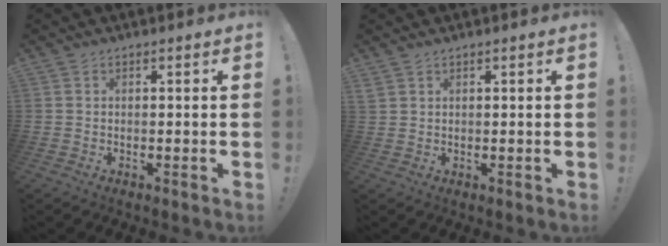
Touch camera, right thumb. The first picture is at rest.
{"total": 1.7, "force": [1.3, 0.7, 0.8], "torque": [-0.024, 0.001, 0.026]}